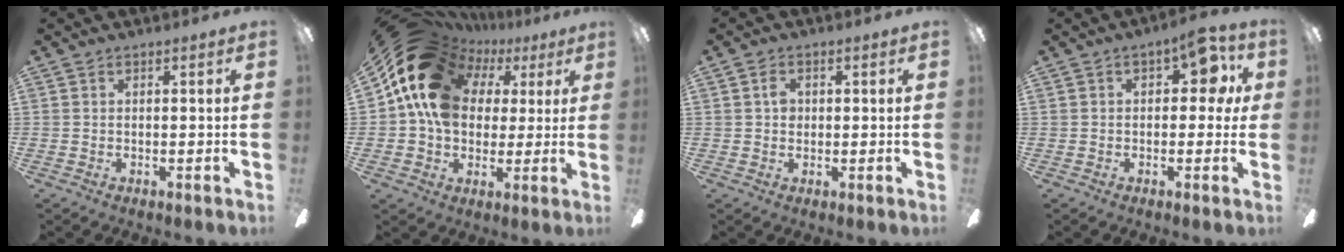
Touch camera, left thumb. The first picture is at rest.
{"total": 18.8, "force": [6.9, 14.4, 9.8], "torque": [-0.189, -0.024, 0.132]}
{"total": 2.9, "force": [0.7, 2.2, 1.7], "torque": [-0.019, 0.001, 0.008]}
{"total": 8.8, "force": [3.0, 4.7, 6.9], "torque": [-0.083, -0.006, 0.045]}